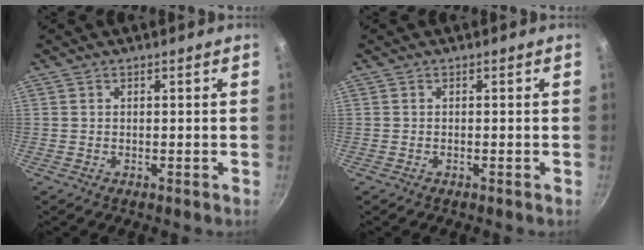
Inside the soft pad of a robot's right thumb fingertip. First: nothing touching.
{"total": 0.0}